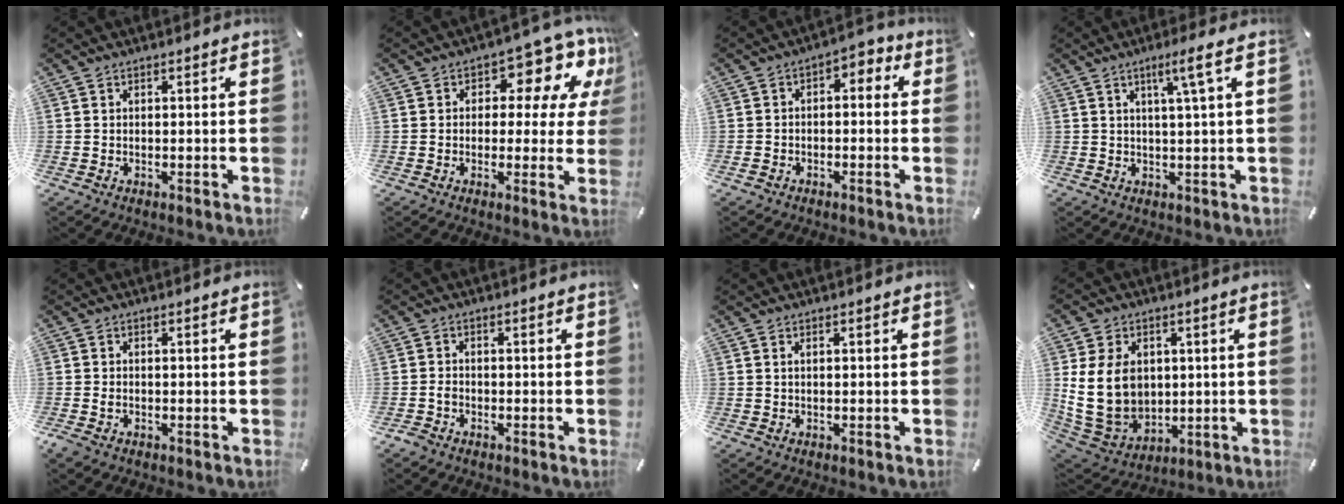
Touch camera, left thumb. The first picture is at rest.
{"total": 12.0, "force": [5.4, 7.0, 8.2], "torque": [-0.097, -0.037, 0.089]}
{"total": 4.0, "force": [-2.3, 2.7, 1.7], "torque": [-0.022, 0.015, -0.047]}
{"total": 5.8, "force": [2.4, 0.0, 5.3], "torque": [-0.101, -0.004, 0.035]}
{"total": 1.0, "force": [-0.6, 0.6, 0.4], "torque": [-0.009, 0.000, -0.012]}
{"total": 2.0, "force": [-1.2, 1.5, 0.6], "torque": [-0.011, 0.007, -0.025]}
{"total": 0.6, "force": [0.1, 0.0, 0.5], "torque": [-0.010, 0.000, 0.002]}
{"total": 14.9, "force": [2.6, 12.0, 8.5], "torque": [-0.183, -0.017, 0.050]}